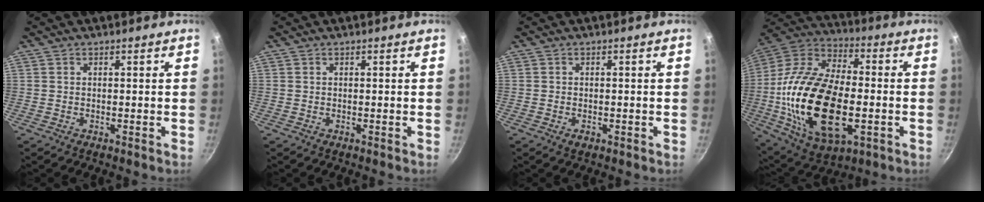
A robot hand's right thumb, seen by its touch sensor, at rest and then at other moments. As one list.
[{"total": 0.0}, {"total": 1.1, "force": [-0.5, 0.6, 0.7], "torque": [-0.012, 0.002, -0.008]}, {"total": 29.1, "force": [-4.5, 15.6, 24.1], "torque": [-0.472, 0.004, -0.066]}]